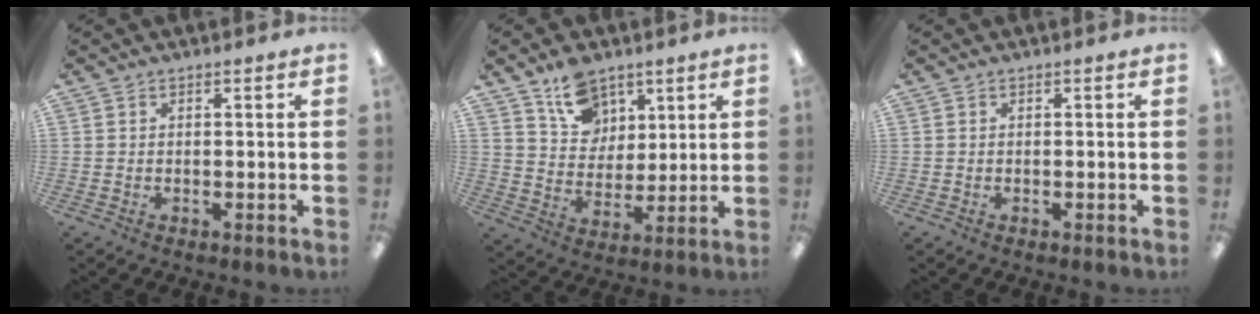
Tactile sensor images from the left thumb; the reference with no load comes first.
{"total": 12.0, "force": [7.9, 8.1, 3.8], "torque": [-0.054, -0.043, 0.150]}
{"total": 0.0}